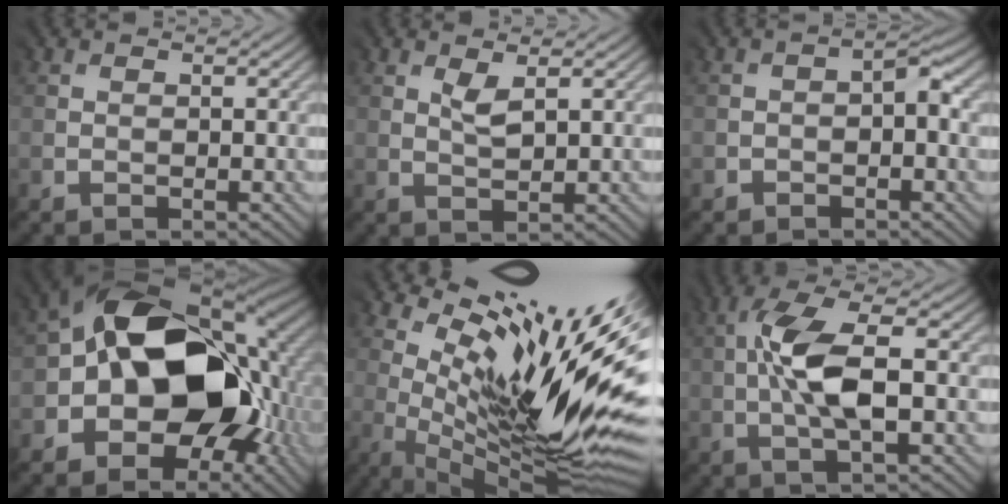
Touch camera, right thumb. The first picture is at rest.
{"total": 2.1, "force": [1.2, 0.7, 1.6], "torque": [-0.040, -0.002, 0.027]}
{"total": 1.9, "force": [-0.7, 1.0, 1.5], "torque": [-0.024, 0.002, -0.018]}
{"total": 16.7, "force": [-1.3, 11.5, 12.0], "torque": [-0.168, -0.006, -0.029]}
{"total": 19.3, "force": [5.5, 4.8, 17.9], "torque": [-0.272, 0.000, 0.103]}
{"total": 7.7, "force": [0.0, 2.5, 7.2], "torque": [-0.151, 0.014, -0.005]}